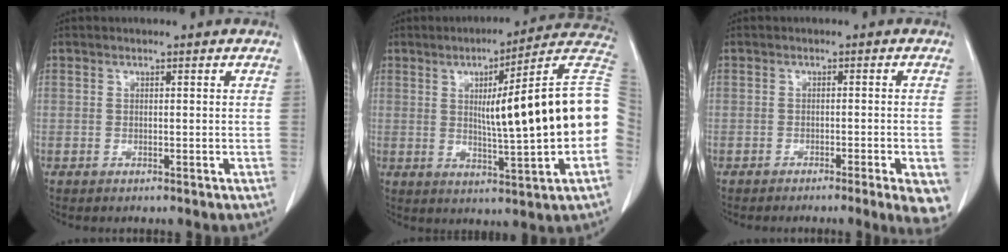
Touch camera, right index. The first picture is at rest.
{"total": 18.6, "force": [0.4, -0.1, 18.6], "torque": [-0.228, 0.022, 0.000]}
{"total": 7.6, "force": [-5.1, 0.9, 5.5], "torque": [-0.046, -0.005, -0.071]}